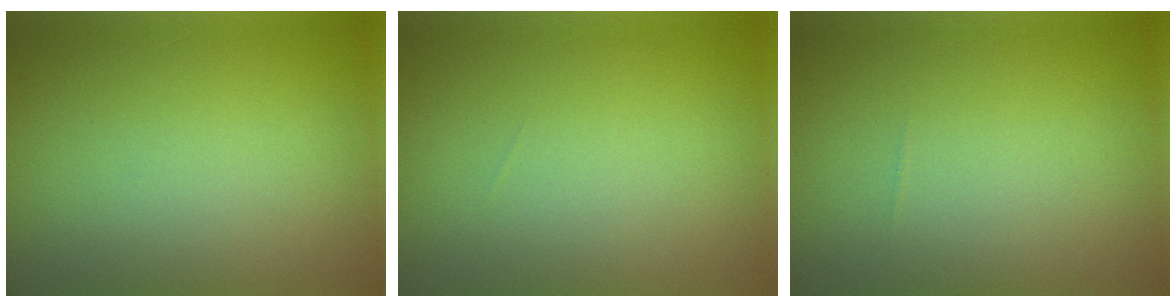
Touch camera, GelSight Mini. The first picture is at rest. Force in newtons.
{"total": 0.0}
{"total": 0.0}